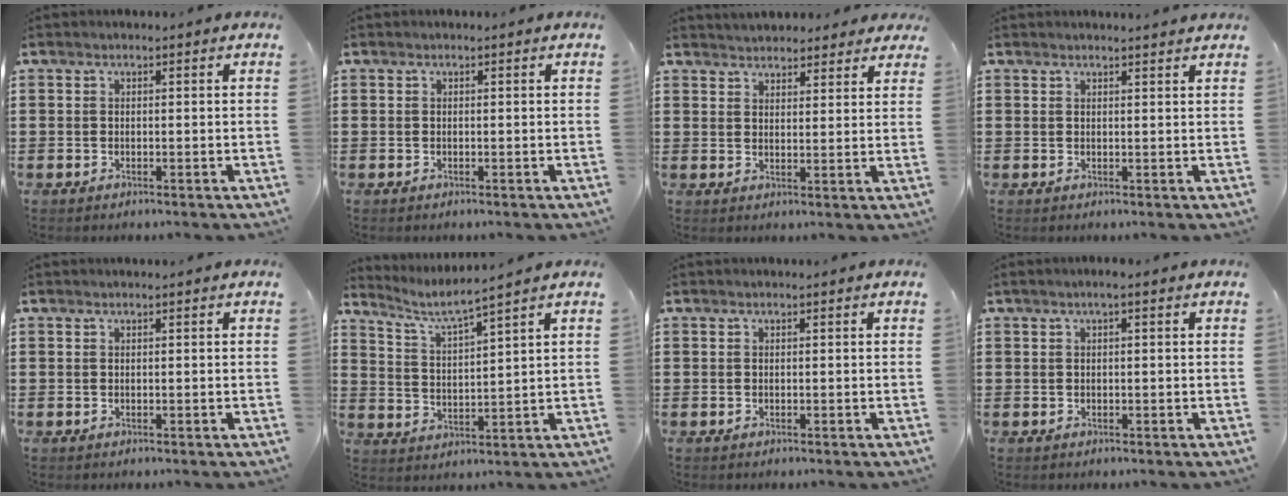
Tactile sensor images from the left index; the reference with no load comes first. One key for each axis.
{"total": 0.0}
{"total": 3.5, "fx": 3.5, "fy": 0.5, "fz": 0.1, "tx": -0.013, "ty": -0.007, "tz": 0.065}
{"total": 1.4, "fx": 1.4, "fy": -0.2, "fz": 0.3, "tx": -0.008, "ty": -0.004, "tz": 0.028}
{"total": 0.0}
{"total": 4.1, "fx": 3.5, "fy": -0.3, "fz": 2.2, "tx": -0.060, "ty": -0.024, "tz": 0.054}
{"total": 0.0}
{"total": 1.1, "fx": 0.2, "fy": 0.1, "fz": 1.1, "tx": -0.017, "ty": -0.001, "tz": 0.003}